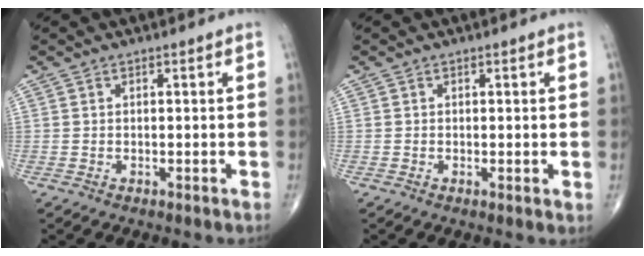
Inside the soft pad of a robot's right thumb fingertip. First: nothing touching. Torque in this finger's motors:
{"motor_torque": [-0.15, 0.03, 0.10, 0.11, 0.00]}